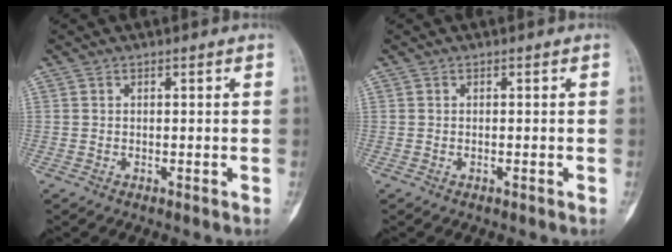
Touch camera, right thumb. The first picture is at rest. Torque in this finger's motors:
{"motor_torque": [0.18, 0.08, 0.07, -0.06, -0.03]}